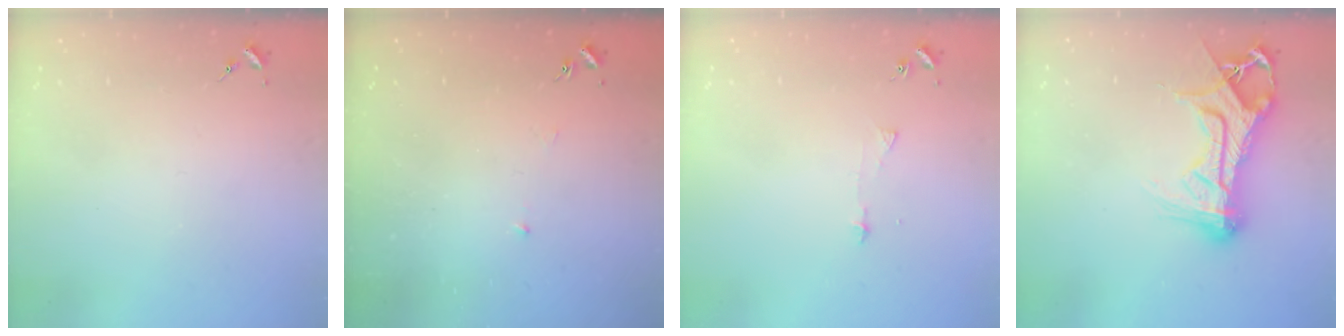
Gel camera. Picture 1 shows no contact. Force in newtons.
{"total": 3.1, "press": 3.1, "slide": 0.2}
{"total": 4.2, "press": 4.2, "slide": 0.5}
{"total": 15.2, "press": 15.1, "slide": 1.4}